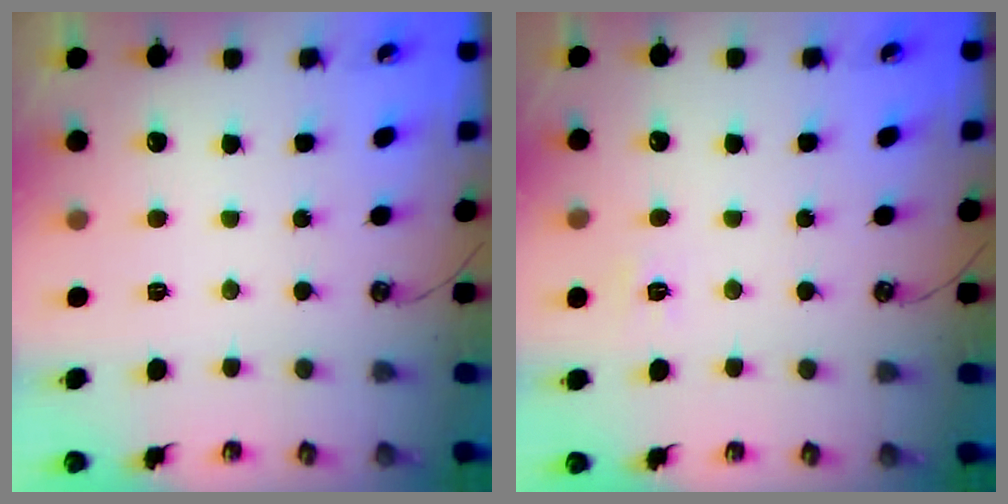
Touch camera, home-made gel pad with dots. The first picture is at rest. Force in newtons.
{"total": 4.4, "press": 4.3, "slide": 0.5}